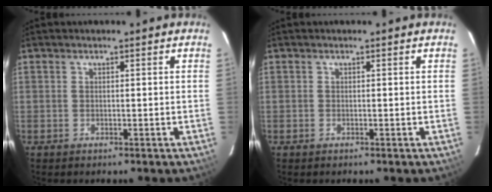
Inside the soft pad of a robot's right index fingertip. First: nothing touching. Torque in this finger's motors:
{"motor_torque": [-0.03, -0.17, -0.04, -0.01]}